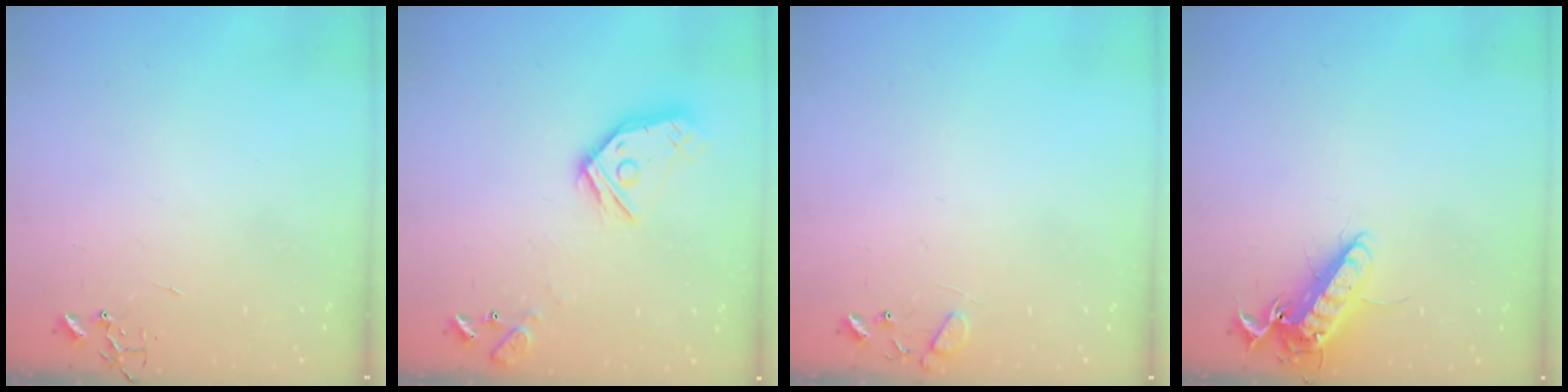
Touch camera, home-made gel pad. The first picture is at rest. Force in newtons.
{"total": 14.1, "press": 14.1, "slide": 1.1}
{"total": 9.0, "press": 9.0, "slide": 0.6}
{"total": 13.5, "press": 13.5, "slide": 1.2}